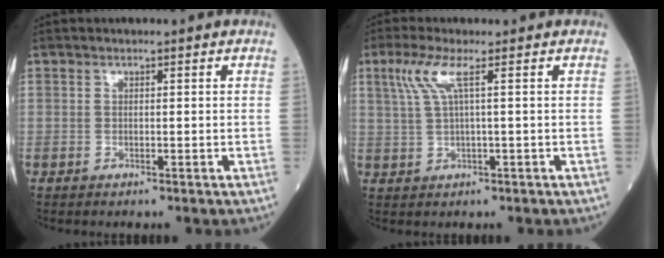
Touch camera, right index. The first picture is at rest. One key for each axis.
{"total": 4.2, "fx": 1.6, "fy": -0.1, "fz": 3.9, "tx": -0.093, "ty": 0.013, "tz": 0.039}